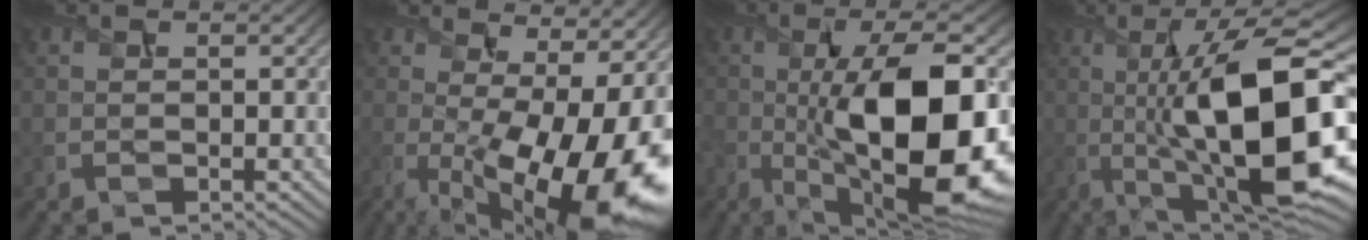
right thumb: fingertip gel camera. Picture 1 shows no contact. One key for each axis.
{"total": 18.6, "fx": -2.3, "fy": 7.0, "fz": 17.1, "tx": -0.228, "ty": -0.038, "tz": -0.014}
{"total": 17.5, "fx": -2.6, "fy": 6.5, "fz": 16.0, "tx": -0.266, "ty": -0.007, "tz": -0.041}
{"total": 18.5, "fx": -1.3, "fy": 5.9, "fz": 17.5, "tx": -0.276, "ty": 0.014, "tz": -0.025}